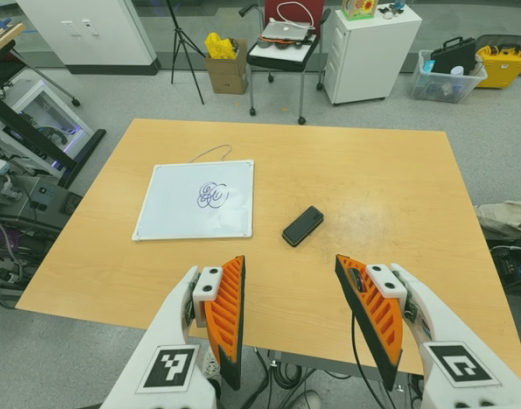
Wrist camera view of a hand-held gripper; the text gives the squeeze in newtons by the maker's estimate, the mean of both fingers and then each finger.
{"total": 0.0}